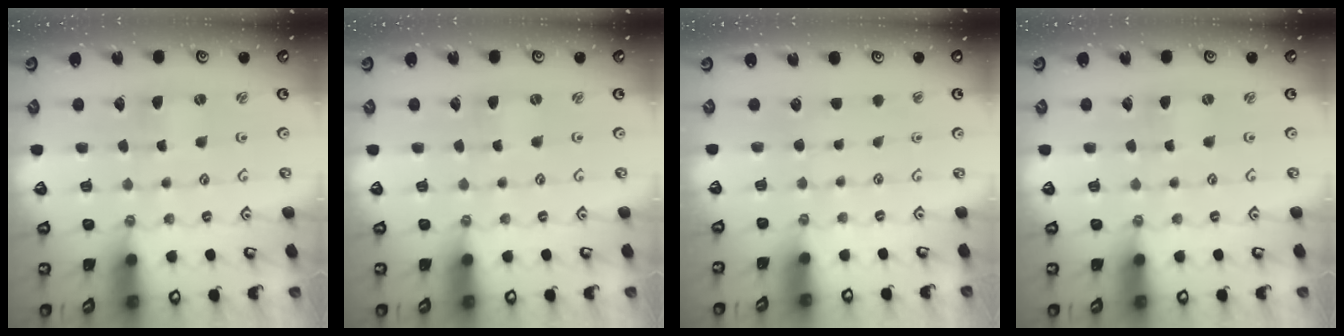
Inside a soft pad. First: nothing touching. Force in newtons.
{"total": 0.0}
{"total": 0.0}
{"total": 0.0}